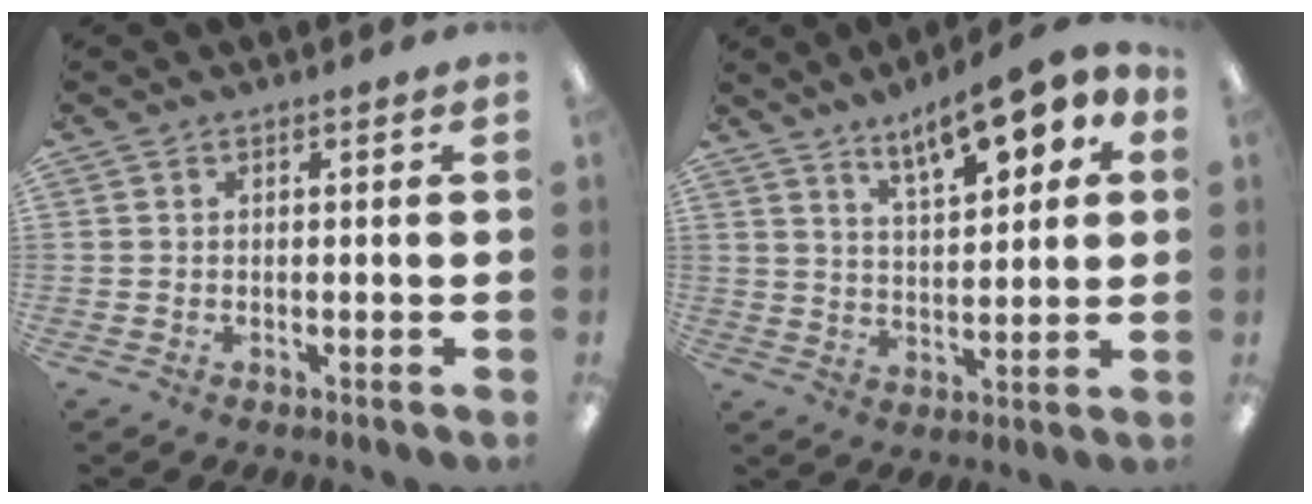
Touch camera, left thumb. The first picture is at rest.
{"total": 11.7, "force": [8.1, 4.3, 7.3], "torque": [-0.102, -0.039, 0.138]}